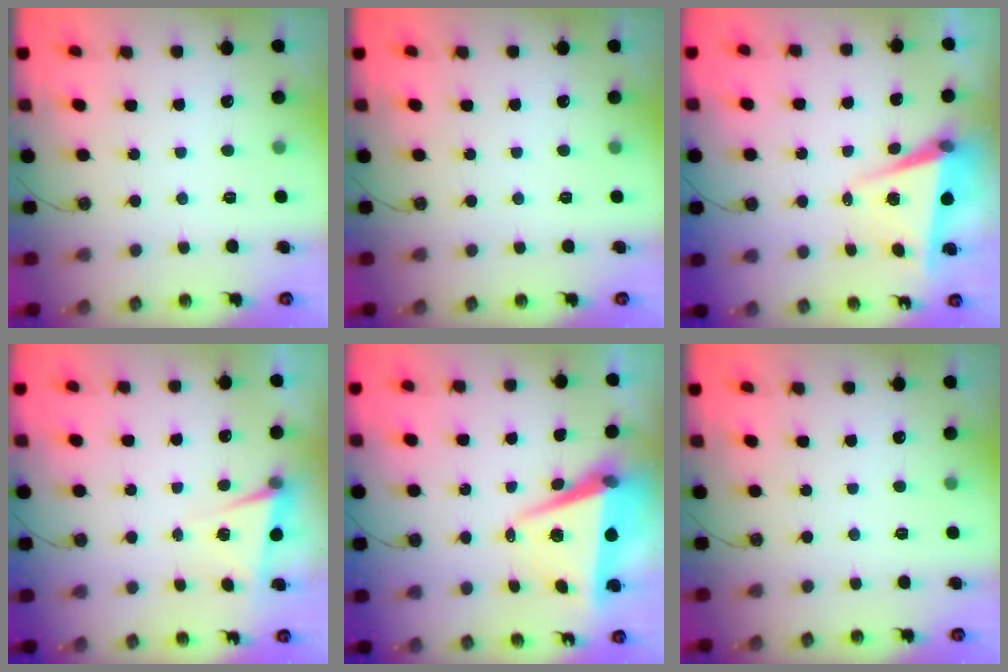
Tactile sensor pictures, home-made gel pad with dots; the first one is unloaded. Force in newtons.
{"total": 0.0}
{"total": 5.8, "press": 4.6, "slide": 3.6}
{"total": 3.0, "press": 2.3, "slide": 1.9}
{"total": 7.8, "press": 6.6, "slide": 4.1}
{"total": 0.0}